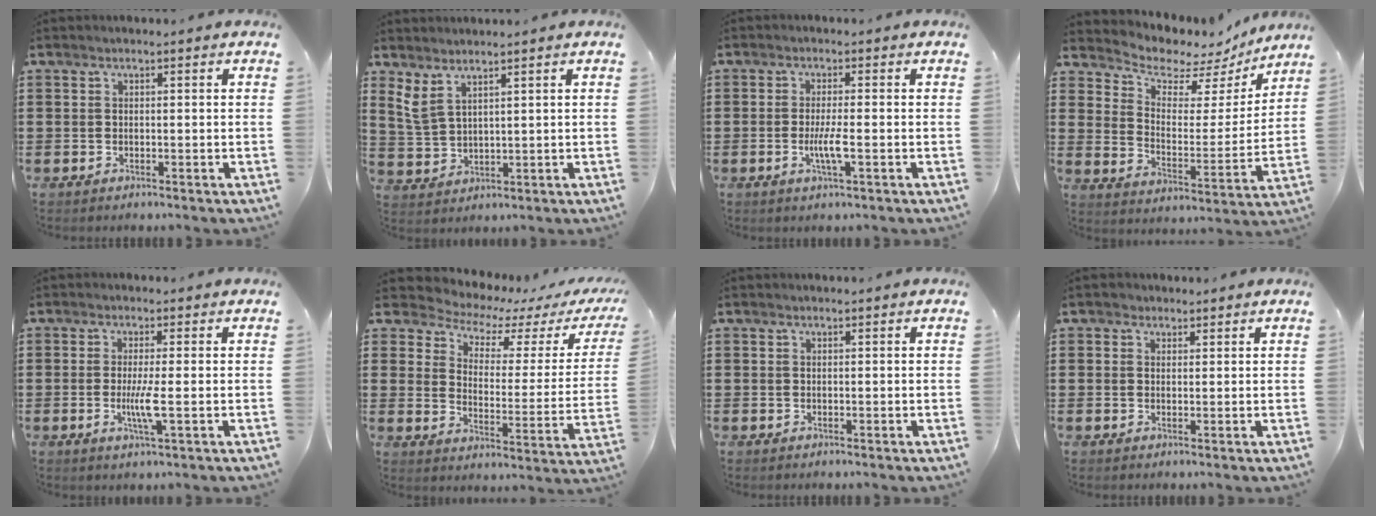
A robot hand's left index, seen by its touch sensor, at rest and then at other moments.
{"total": 3.8, "force": [2.8, 1.1, 2.3], "torque": [-0.061, -0.007, 0.050]}
{"total": 4.1, "force": [-1.0, 0.3, 3.9], "torque": [-0.074, -0.006, -0.021]}
{"total": 5.7, "force": [5.0, 2.5, 0.8], "torque": [-0.044, -0.041, 0.083]}
{"total": 4.3, "force": [-0.7, 0.0, 4.3], "torque": [-0.081, -0.011, -0.017]}
{"total": 3.8, "force": [3.4, 1.6, 0.7], "torque": [-0.043, -0.028, 0.051]}
{"total": 0.0}
{"total": 1.2, "force": [0.8, 0.8, -0.1], "torque": [-0.002, 0.006, 0.016]}